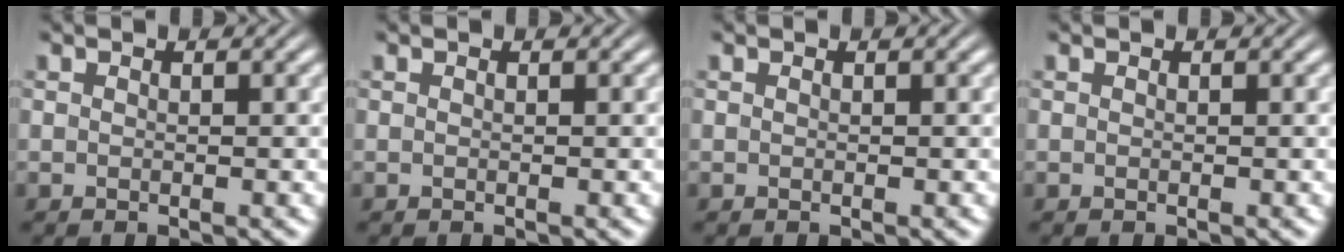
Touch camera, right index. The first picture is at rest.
{"total": 0.0}
{"total": 0.0}
{"total": 0.0}